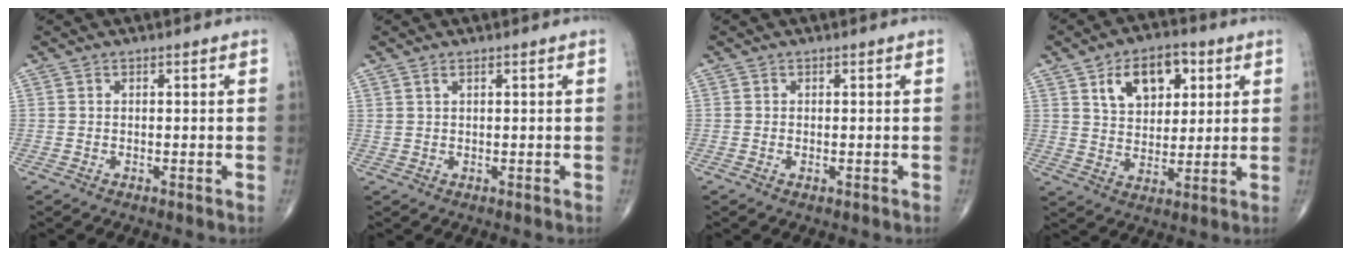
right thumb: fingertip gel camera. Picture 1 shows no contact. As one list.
[{"total": 1.2, "force": [0.8, 0.4, 0.7], "torque": [-0.015, 0.003, 0.020]}, {"total": 0.7, "force": [-0.2, 0.3, 0.5], "torque": [-0.010, -0.002, -0.003]}, {"total": 11.6, "force": [4.8, 7.3, 7.7], "torque": [-0.086, -0.010, 0.080]}]